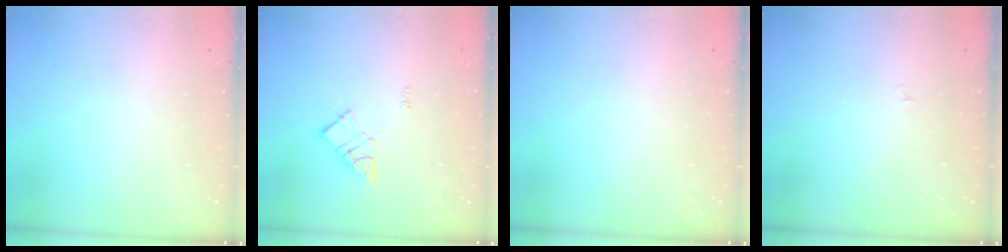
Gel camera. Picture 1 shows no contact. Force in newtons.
{"total": 8.7, "press": 8.7, "slide": 0.5}
{"total": 0.0}
{"total": 3.3, "press": 3.3, "slide": 0.5}